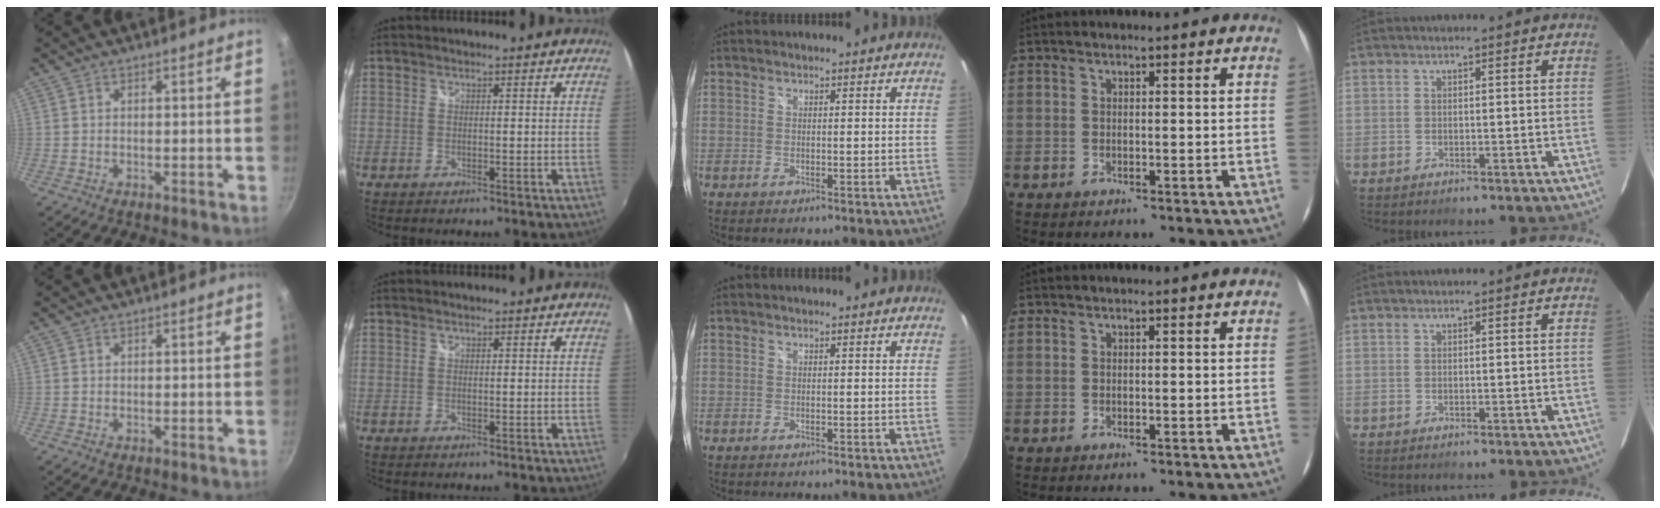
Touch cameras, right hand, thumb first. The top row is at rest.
{}